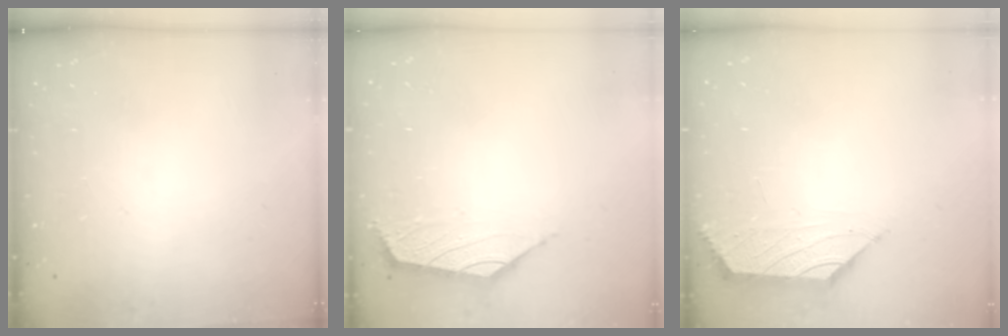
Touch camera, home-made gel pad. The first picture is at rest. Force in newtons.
{"total": 1.5, "press": 1.4, "slide": 0.7}
{"total": 0.8, "press": 0.7, "slide": 0.4}